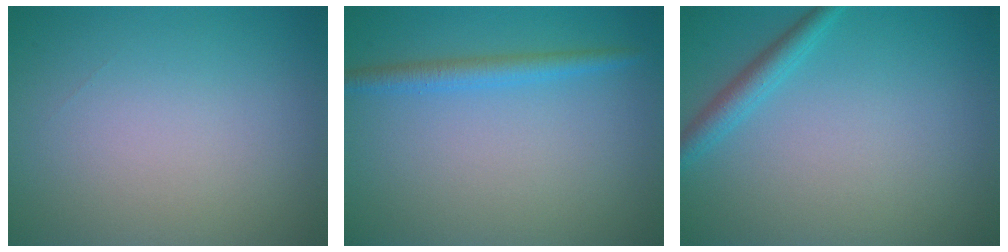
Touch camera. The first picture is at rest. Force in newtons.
{"total": 2.0, "press": 2.0, "slide": 0.2}
{"total": 2.0, "press": 2.0, "slide": 0.1}